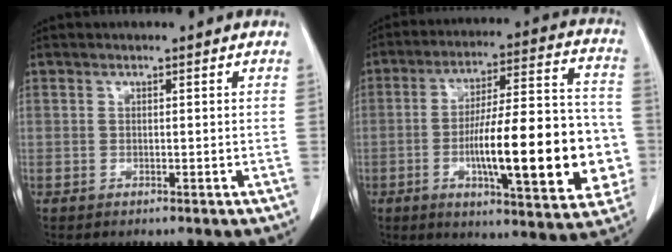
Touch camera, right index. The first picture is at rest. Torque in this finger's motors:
{"motor_torque": [2.14, 0.00, 1.05, 0.21]}